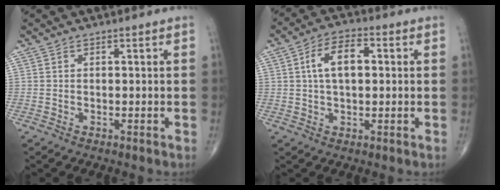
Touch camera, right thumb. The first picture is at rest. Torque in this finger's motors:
{"motor_torque": [-0.65, 0.79, 0.10, -0.07, 0.20]}